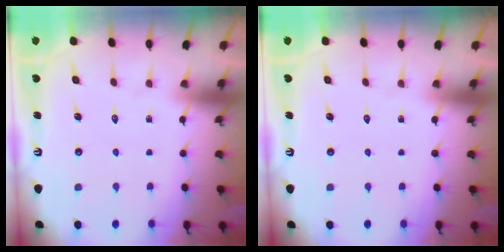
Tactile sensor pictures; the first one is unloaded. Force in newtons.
{"total": 0.0}